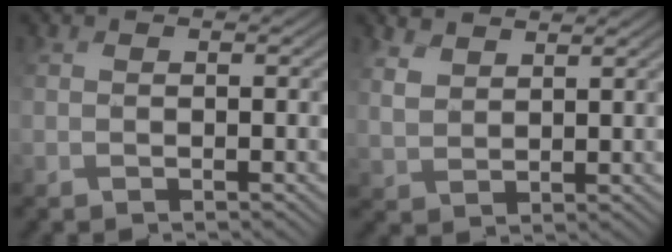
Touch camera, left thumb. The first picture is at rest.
{"total": 3.4, "force": [3.2, 0.0, -1.2], "torque": [0.005, -0.001, 0.072]}